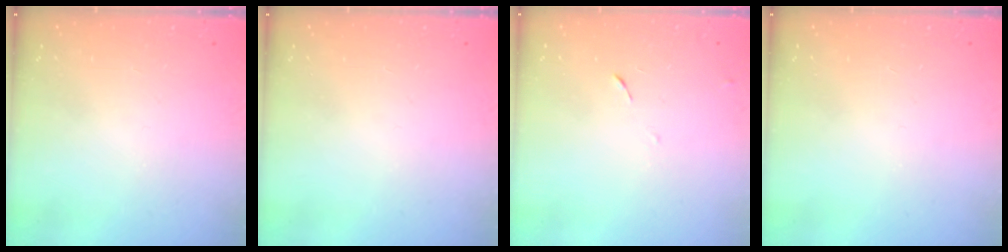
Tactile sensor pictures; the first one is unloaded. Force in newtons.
{"total": 0.0}
{"total": 6.3, "press": 6.2, "slide": 0.6}
{"total": 0.0}